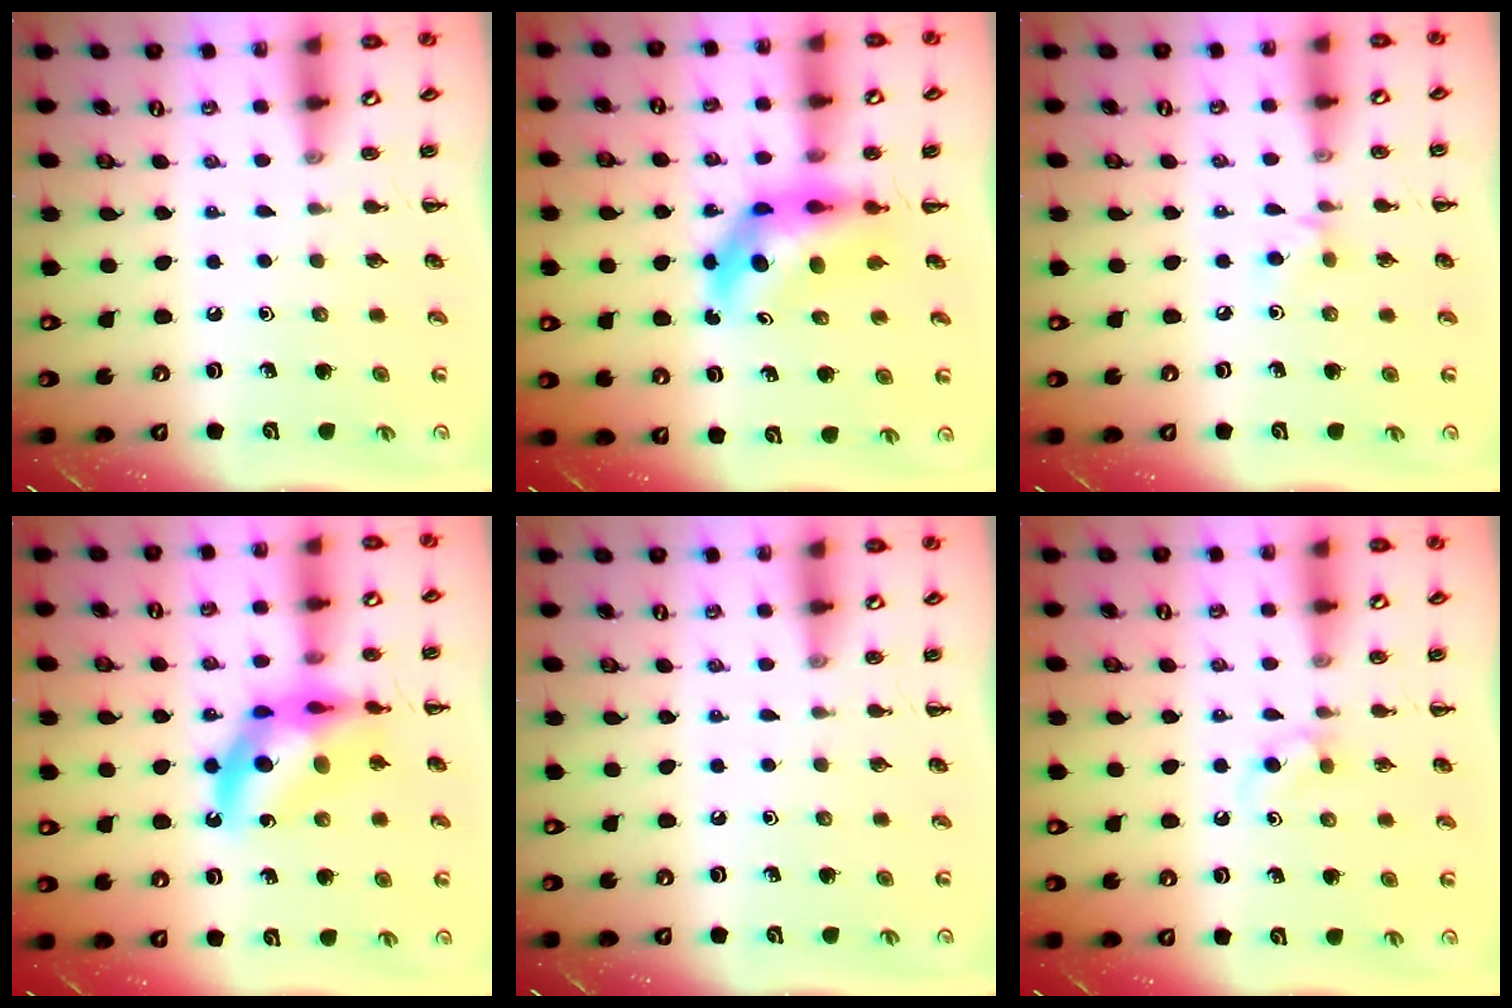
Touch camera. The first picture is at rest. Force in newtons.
{"total": 6.1, "press": 6.0, "slide": 1.5}
{"total": 4.6, "press": 4.3, "slide": 1.5}
{"total": 13.7, "press": 13.1, "slide": 4.0}
{"total": 0.0}
{"total": 4.1, "press": 3.7, "slide": 1.7}